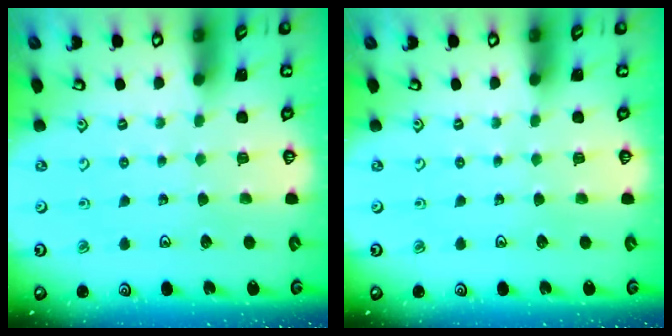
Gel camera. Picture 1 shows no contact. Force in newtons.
{"total": 0.0}